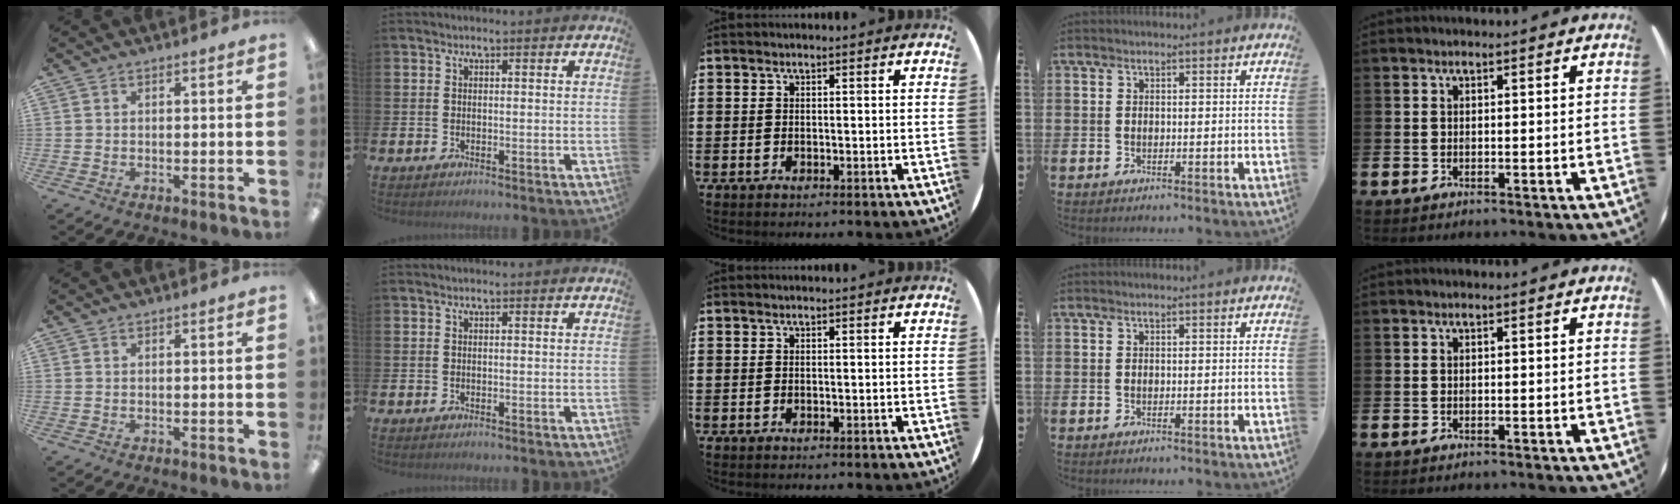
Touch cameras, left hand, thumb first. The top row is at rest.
{}